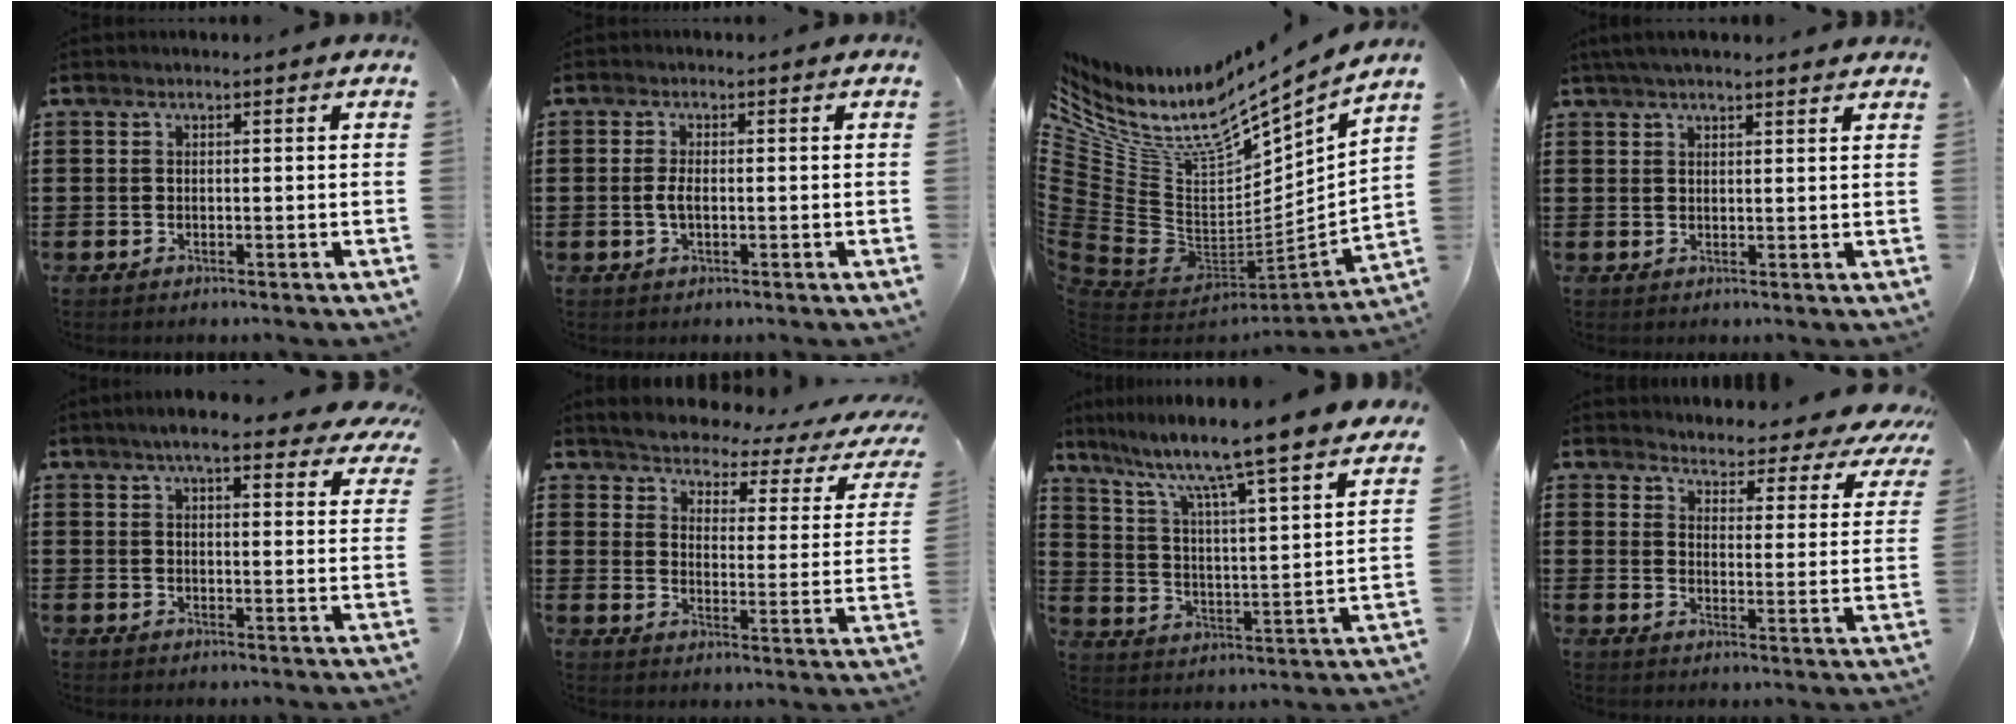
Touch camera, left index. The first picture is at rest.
{"total": 2.1, "force": [-0.5, 0.7, 2.0], "torque": [-0.052, -0.006, -0.013]}
{"total": 11.8, "force": [7.6, 4.5, 7.9], "torque": [-0.195, -0.069, 0.118]}
{"total": 2.7, "force": [2.4, 0.1, 1.3], "torque": [-0.030, 0.002, 0.044]}
{"total": 7.0, "force": [5.8, 1.0, 3.7], "torque": [-0.072, -0.015, 0.102]}
{"total": 2.4, "force": [2.3, -0.3, 0.6], "torque": [-0.034, -0.030, 0.029]}
{"total": 8.7, "force": [7.3, -0.9, 4.6], "torque": [-0.120, -0.066, 0.113]}
{"total": 3.6, "force": [3.5, -0.1, 0.8], "torque": [-0.023, -0.045, 0.049]}